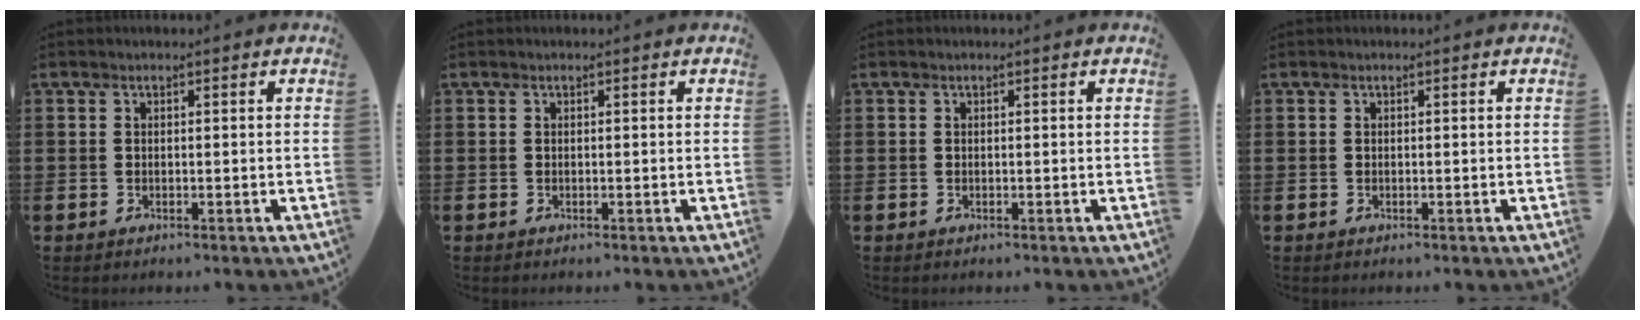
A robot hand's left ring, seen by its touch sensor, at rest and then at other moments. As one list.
[{"total": 0.0}, {"total": 0.0}, {"total": 0.0}]